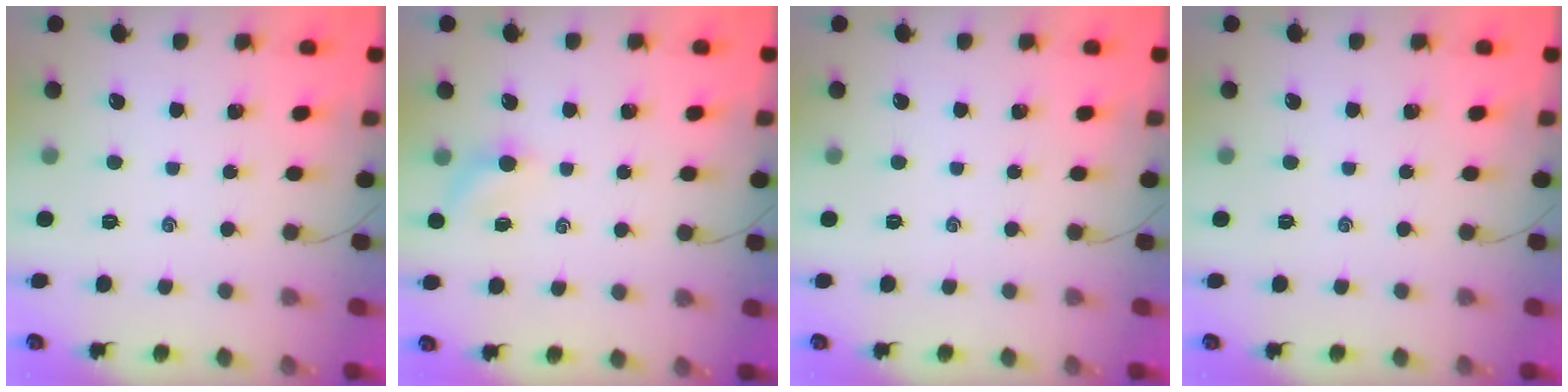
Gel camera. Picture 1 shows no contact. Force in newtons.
{"total": 3.5, "press": 3.4, "slide": 0.9}
{"total": 0.0}
{"total": 0.0}